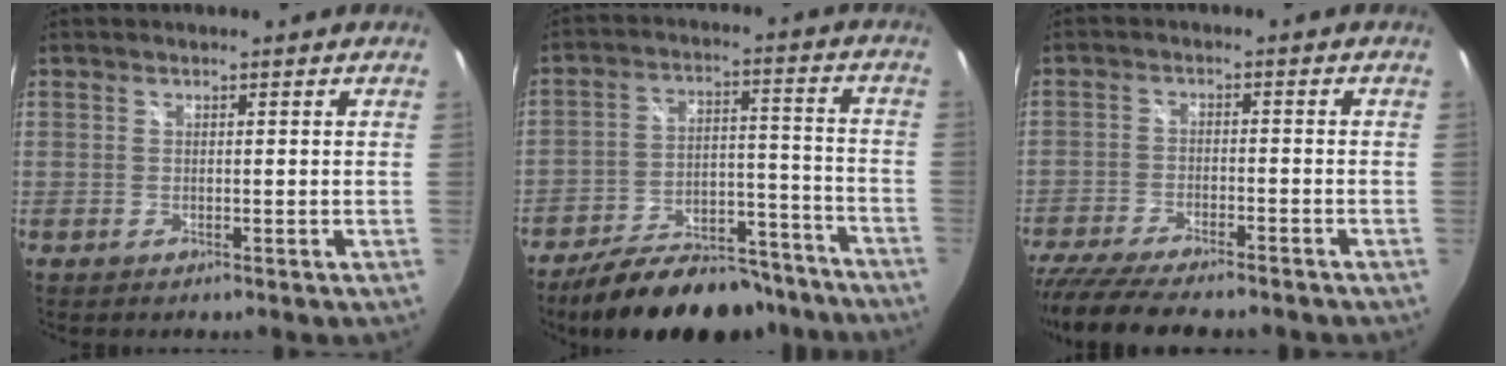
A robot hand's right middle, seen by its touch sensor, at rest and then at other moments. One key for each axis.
{"total": 20.9, "fx": -17.4, "fy": 7.9, "fz": 8.5, "tx": -0.154, "ty": 0.017, "tz": -0.233}
{"total": 16.3, "fx": -13.8, "fy": 3.5, "fz": 7.9, "tx": -0.166, "ty": -0.045, "tz": -0.222}